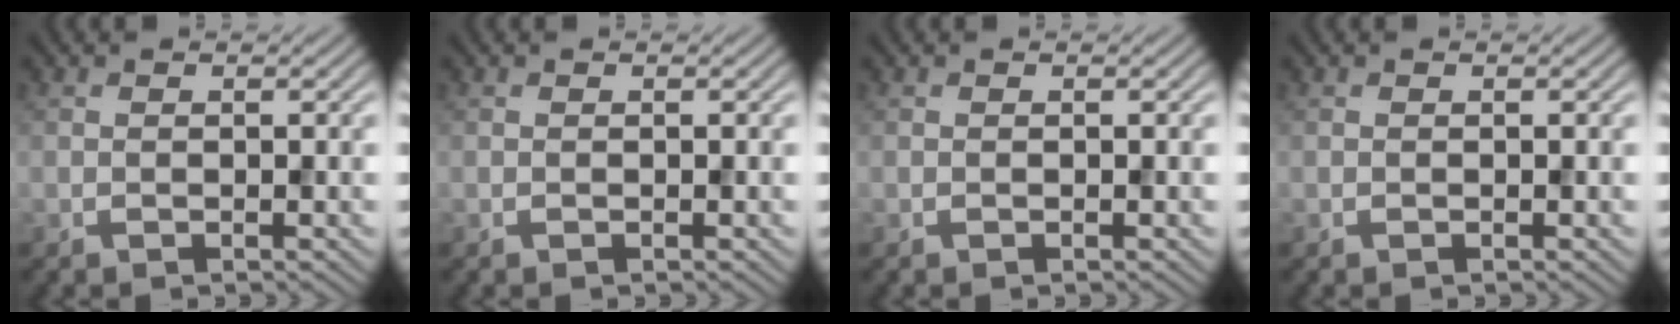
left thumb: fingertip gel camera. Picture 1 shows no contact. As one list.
[{"total": 0.0}, {"total": 0.0}, {"total": 0.0}]